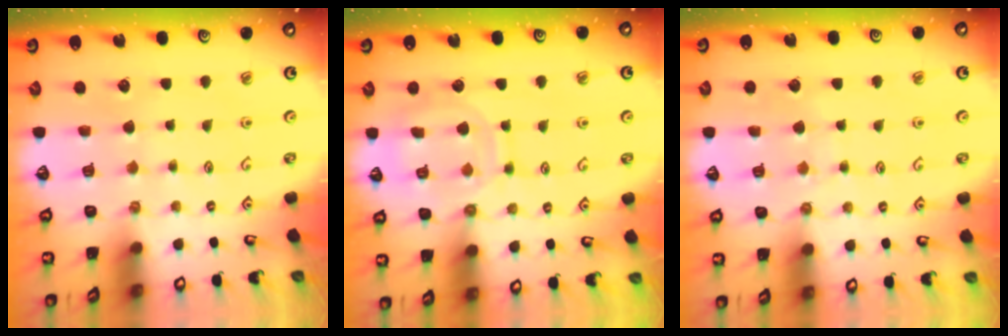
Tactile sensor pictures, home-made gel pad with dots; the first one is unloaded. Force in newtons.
{"total": 11.5, "press": 11.4, "slide": 1.0}
{"total": 4.6, "press": 4.6, "slide": 0.4}